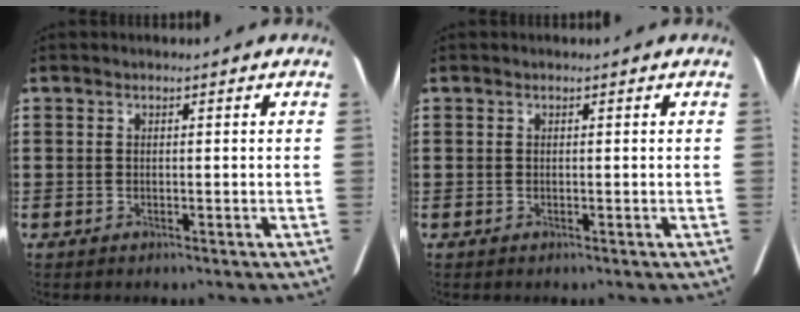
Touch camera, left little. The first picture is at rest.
{"total": 0.0}